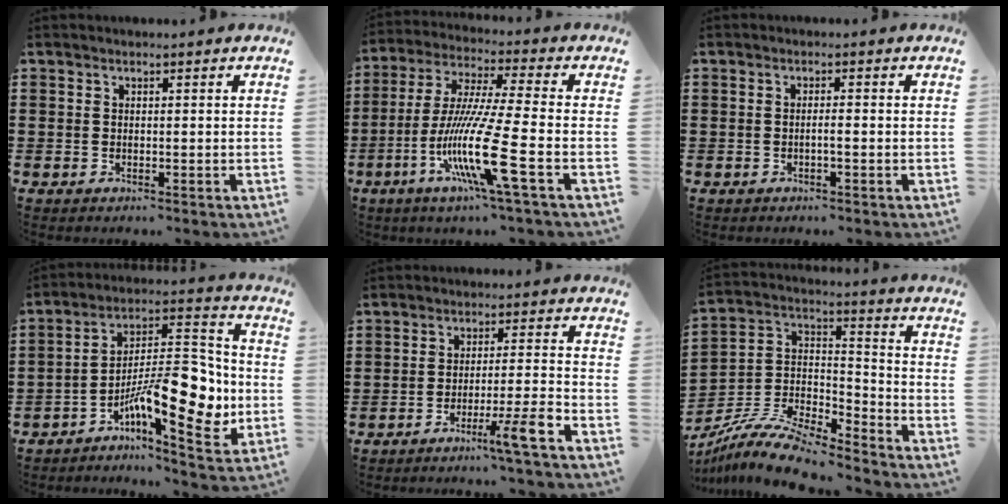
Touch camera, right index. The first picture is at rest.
{"total": 15.1, "force": [-5.4, 0.8, 14.0], "torque": [-0.308, -0.023, -0.109]}
{"total": 1.2, "force": [-0.5, -0.1, 1.1], "torque": [-0.019, -0.004, -0.009]}
{"total": 14.9, "force": [-5.1, 5.4, 12.9], "torque": [-0.198, -0.014, -0.095]}
{"total": 6.5, "force": [-4.4, -0.4, 4.7], "torque": [-0.079, -0.010, -0.079]}
{"total": 10.8, "force": [-9.4, 2.5, 4.5], "torque": [-0.095, 0.021, -0.188]}